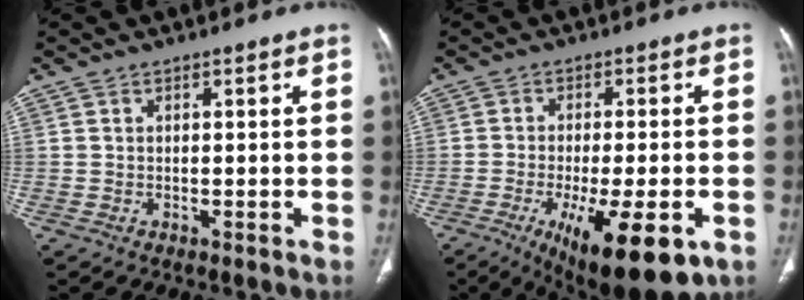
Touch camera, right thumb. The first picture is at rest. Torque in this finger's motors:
{"motor_torque": [0.92, 1.34, 0.28, -0.37, 0.14]}